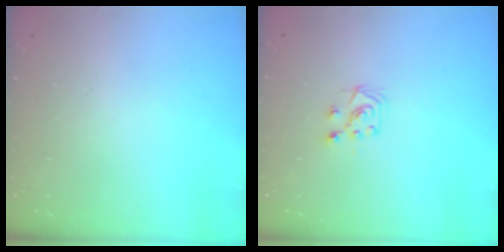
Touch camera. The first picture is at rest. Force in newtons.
{"total": 7.3, "press": 7.2, "slide": 0.5}